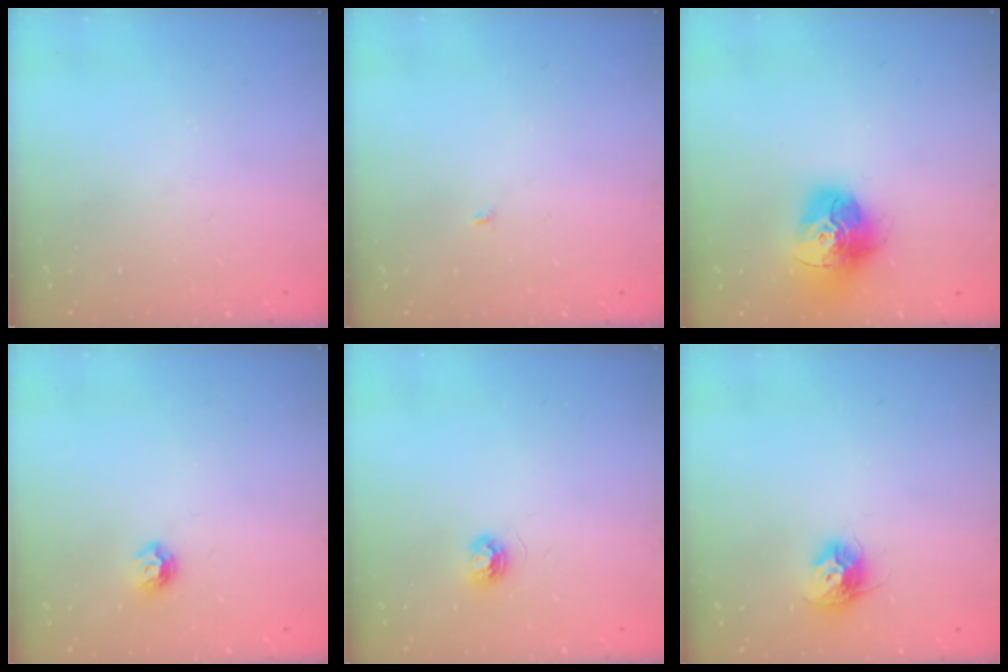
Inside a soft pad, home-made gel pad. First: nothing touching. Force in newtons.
{"total": 1.9, "press": 1.9, "slide": 0.2}
{"total": 16.0, "press": 16.0, "slide": 1.5}
{"total": 6.4, "press": 6.4, "slide": 0.7}
{"total": 3.8, "press": 3.8, "slide": 0.4}
{"total": 9.4, "press": 9.4, "slide": 0.2}